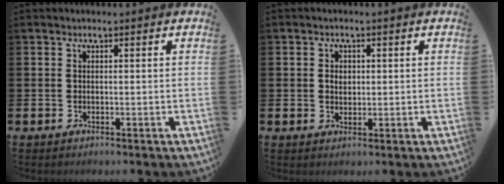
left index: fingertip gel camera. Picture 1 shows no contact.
{"total": 1.8, "force": [0.4, 1.4, 1.0], "torque": [0.001, 0.000, 0.001]}